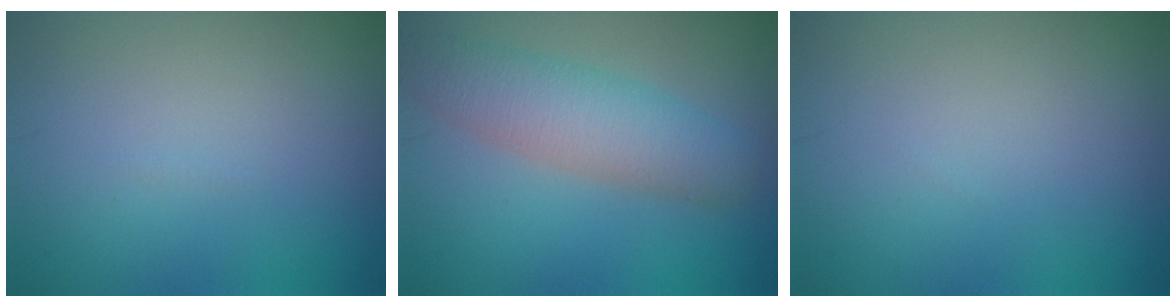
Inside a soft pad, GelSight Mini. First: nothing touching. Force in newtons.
{"total": 5.2, "press": 5.2, "slide": 0.2}
{"total": 0.0}